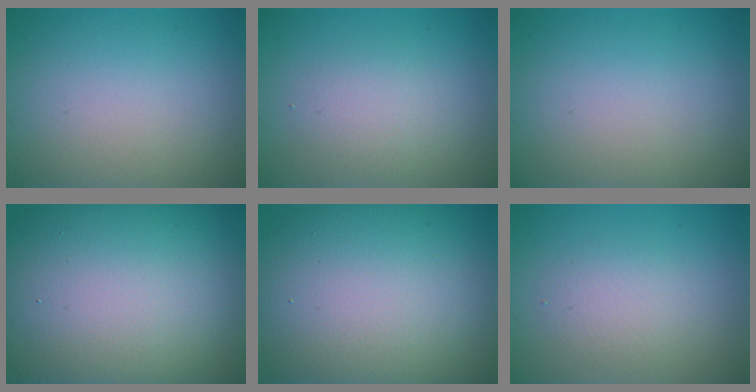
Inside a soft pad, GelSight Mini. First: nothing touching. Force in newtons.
{"total": 2.3, "press": 2.3, "slide": 0.2}
{"total": 0.0}
{"total": 19.8, "press": 19.8, "slide": 1.1}
{"total": 15.4, "press": 15.4, "slide": 0.9}
{"total": 2.4, "press": 2.4, "slide": 0.1}